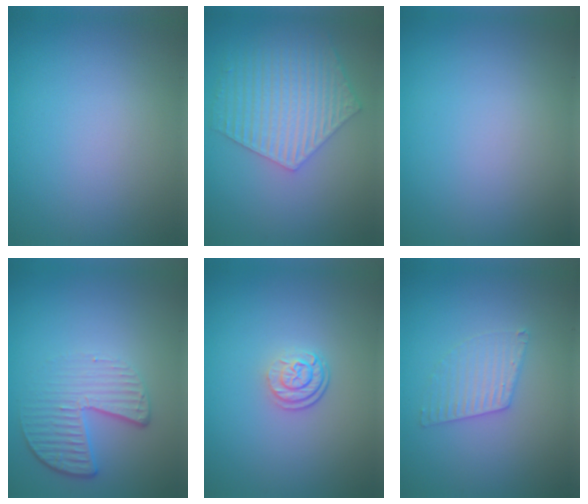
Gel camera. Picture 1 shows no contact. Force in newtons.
{"total": 6.5, "press": 5.0, "slide": 4.2}
{"total": 0.0}
{"total": 4.5, "press": 3.0, "slide": 3.3}
{"total": 2.5, "press": 1.9, "slide": 1.7}
{"total": 2.5, "press": 2.5, "slide": 0.2}